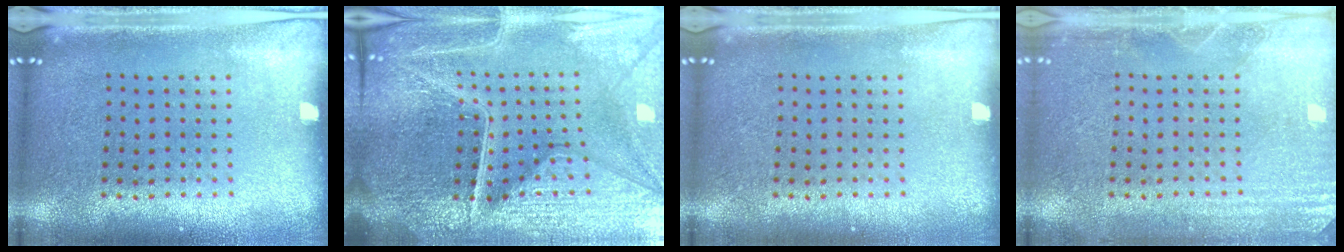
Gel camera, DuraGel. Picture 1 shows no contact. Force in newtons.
{"total": 6.9, "press": 6.1, "slide": 3.3}
{"total": 0.0}
{"total": 2.7, "press": 2.7, "slide": 0.3}